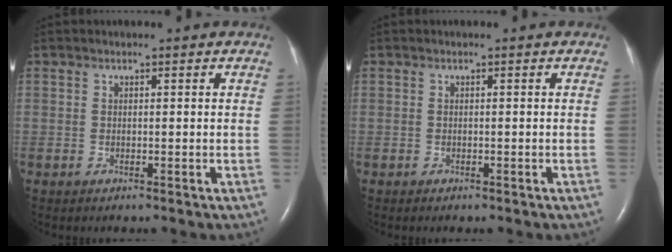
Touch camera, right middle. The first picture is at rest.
{"total": 0.5, "force": [-0.4, 0.2, 0.3], "torque": [-0.009, -0.001, -0.003]}